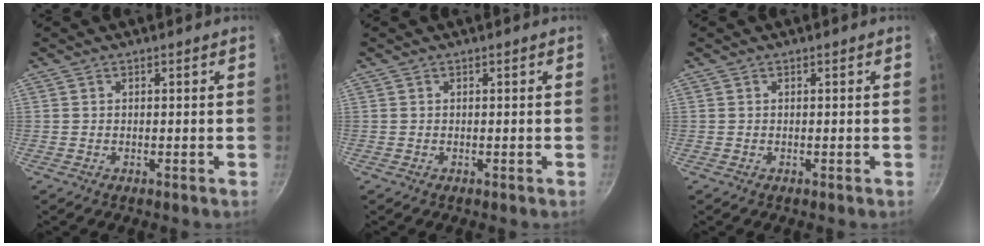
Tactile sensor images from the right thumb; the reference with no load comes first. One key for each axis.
{"total": 0.0}
{"total": 0.0}